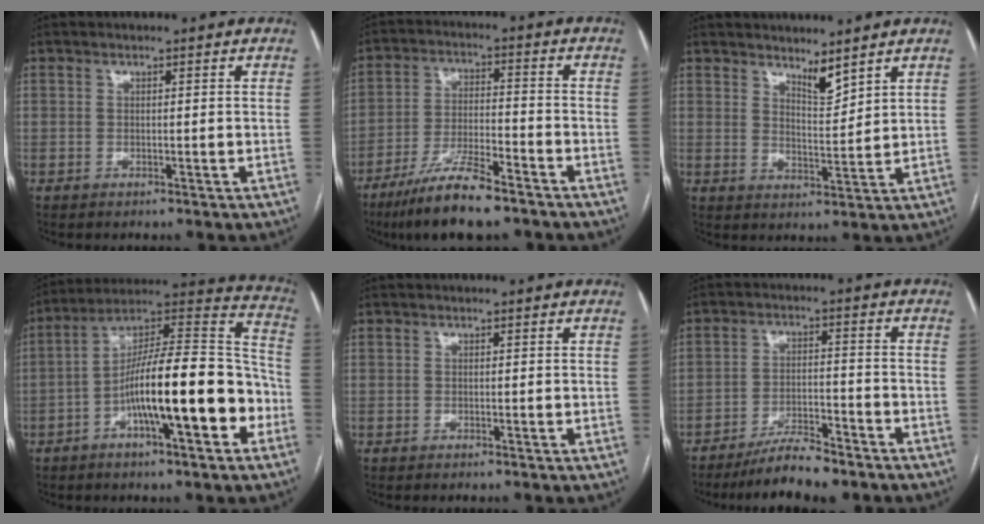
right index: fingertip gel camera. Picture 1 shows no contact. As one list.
[{"total": 11.6, "force": [-8.6, 1.8, 7.6], "torque": [-0.142, -0.023, -0.153]}, {"total": 3.9, "force": [3.4, 0.5, 1.9], "torque": [-0.033, -0.016, 0.064]}, {"total": 19.9, "force": [-6.1, 3.6, 18.6], "torque": [-0.284, 0.027, -0.097]}, {"total": 0.0}, {"total": 7.8, "force": [-6.7, 1.0, 3.9], "torque": [-0.063, -0.014, -0.115]}]